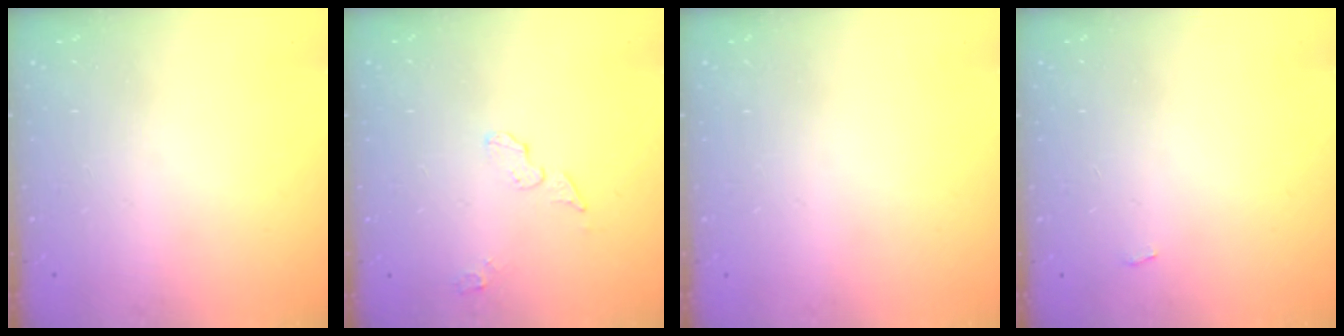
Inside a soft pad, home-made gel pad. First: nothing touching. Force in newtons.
{"total": 4.5, "press": 4.5, "slide": 0.2}
{"total": 0.0}
{"total": 2.3, "press": 2.3, "slide": 0.3}